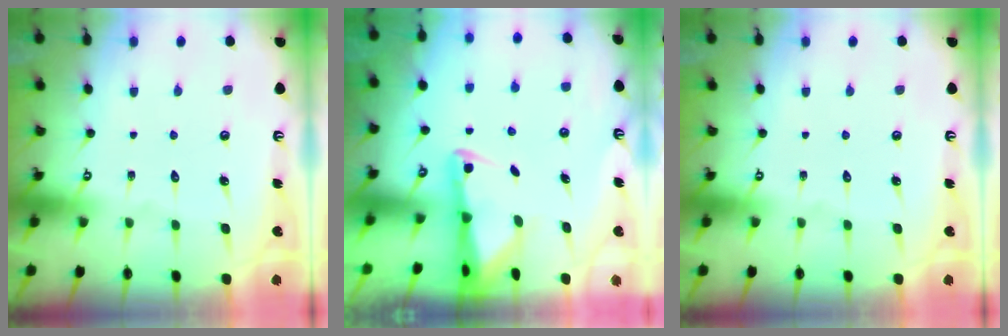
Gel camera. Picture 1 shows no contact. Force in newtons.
{"total": 2.2, "press": 2.1, "slide": 0.5}
{"total": 0.0}